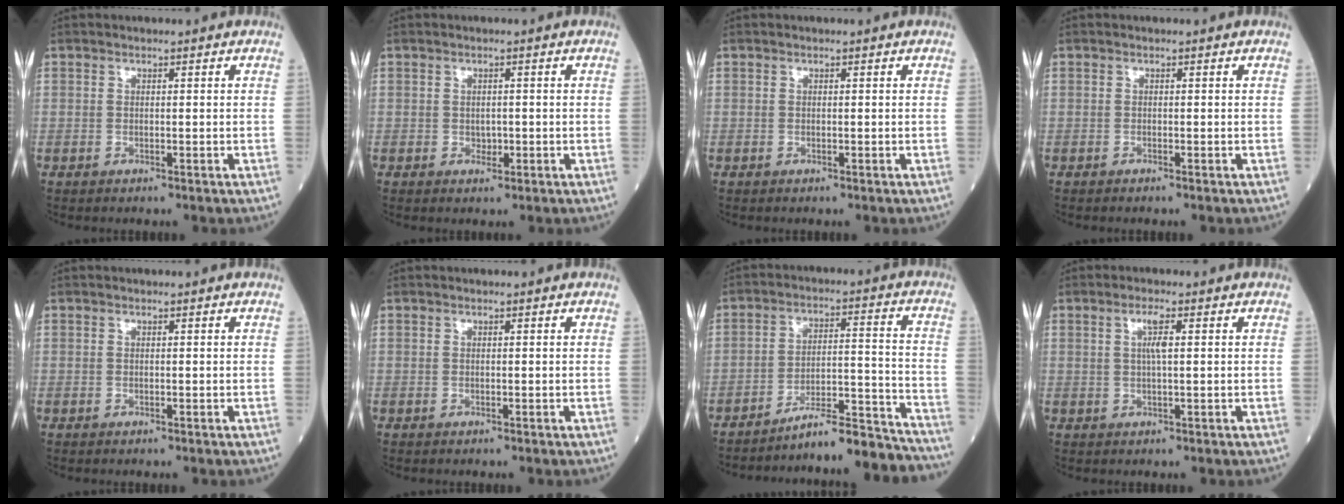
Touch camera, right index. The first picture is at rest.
{"total": 1.2, "force": [-0.3, 0.9, 0.9], "torque": [-0.012, 0.000, -0.001]}
{"total": 0.0}
{"total": 0.0}
{"total": 0.0}
{"total": 0.0}
{"total": 14.5, "force": [-14.1, 0.2, 3.4], "torque": [-0.029, 0.038, -0.208]}
{"total": 2.7, "force": [0.7, 0.0, 2.6], "torque": [-0.051, 0.002, 0.012]}